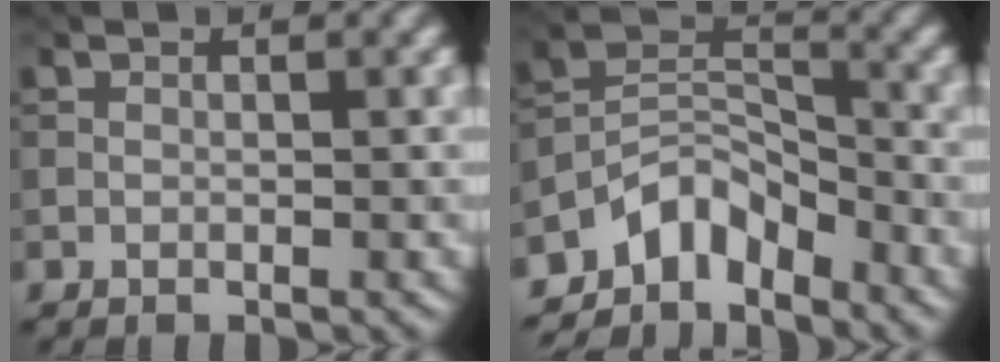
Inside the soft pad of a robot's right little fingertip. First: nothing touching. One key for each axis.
{"total": 5.5, "fx": -4.6, "fy": 2.3, "fz": 1.8, "tx": -0.021, "ty": 0.004, "tz": -0.098}